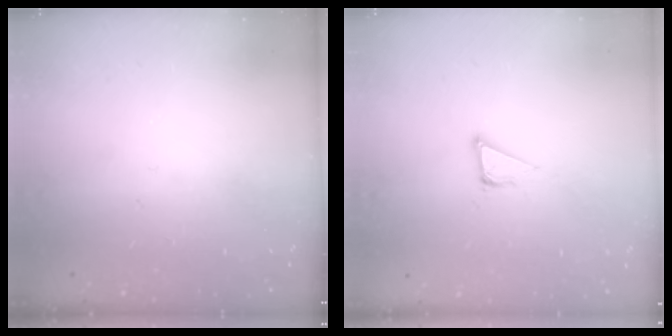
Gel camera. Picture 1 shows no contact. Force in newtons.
{"total": 4.3, "press": 4.3, "slide": 0.2}